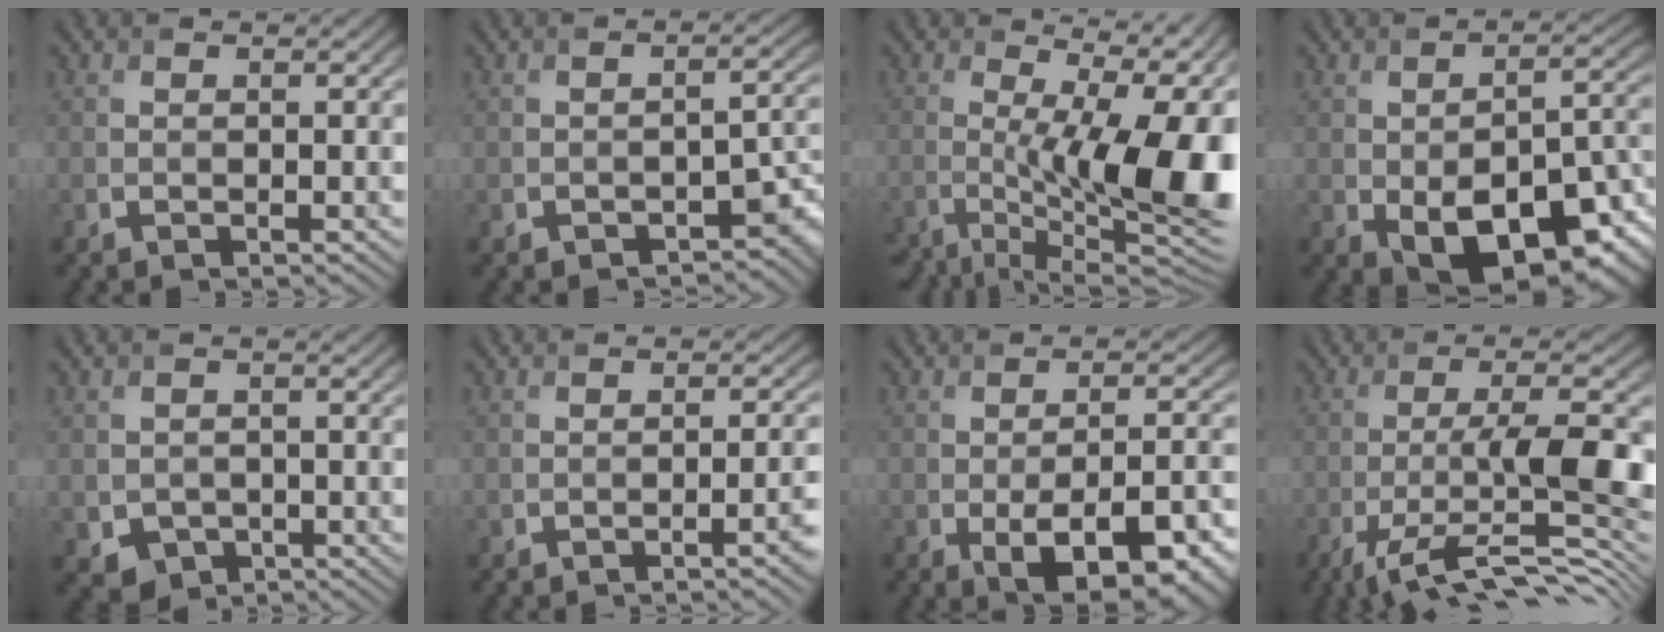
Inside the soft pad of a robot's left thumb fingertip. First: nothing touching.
{"total": 5.5, "force": [-3.3, 2.6, 3.5], "torque": [-0.036, -0.009, -0.043]}
{"total": 13.9, "force": [-1.8, 3.8, 13.2], "torque": [-0.185, 0.000, -0.024]}
{"total": 15.0, "force": [-6.1, 8.0, 11.1], "torque": [-0.153, -0.030, -0.089]}
{"total": 2.9, "force": [-1.1, 2.5, 0.9], "torque": [-0.029, -0.015, -0.019]}
{"total": 3.2, "force": [-1.3, 0.8, 2.9], "torque": [-0.031, 0.008, -0.024]}
{"total": 9.2, "force": [-3.6, 4.0, 7.5], "torque": [-0.123, -0.018, -0.042]}
{"total": 12.1, "force": [-4.0, 3.1, 10.9], "torque": [-0.185, -0.006, -0.065]}